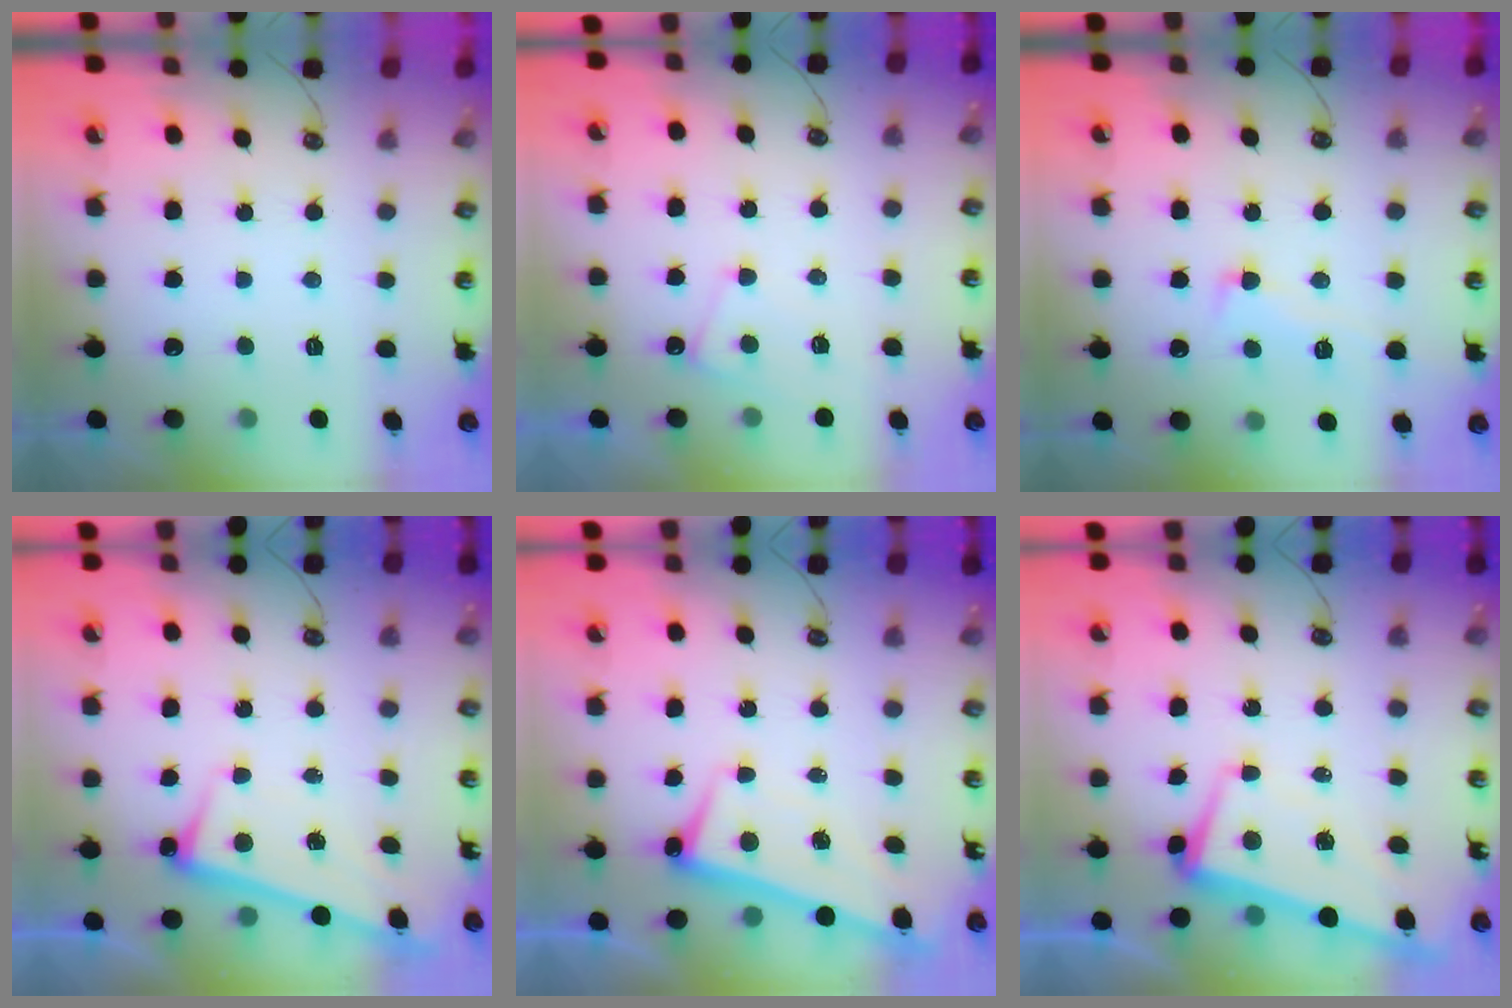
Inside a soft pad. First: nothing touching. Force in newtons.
{"total": 0.9, "press": 0.7, "slide": 0.5}
{"total": 3.0, "press": 2.8, "slide": 1.1}
{"total": 2.6, "press": 2.5, "slide": 0.7}
{"total": 2.7, "press": 2.6, "slide": 0.6}
{"total": 1.6, "press": 0.1, "slide": 1.5}